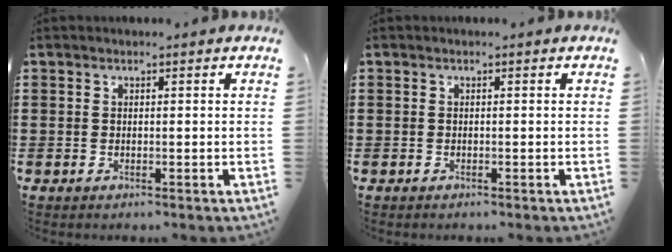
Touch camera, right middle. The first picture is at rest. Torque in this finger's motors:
{"motor_torque": [-0.30, 0.34, 0.03, 0.02]}